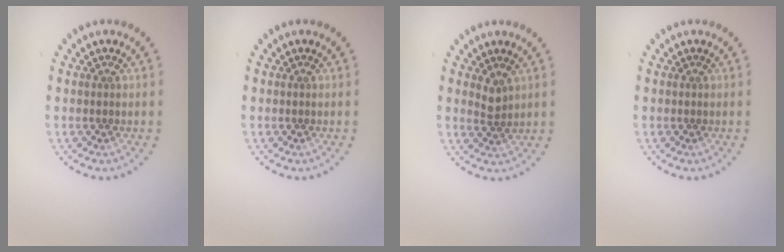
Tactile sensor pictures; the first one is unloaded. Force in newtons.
{"total": 0.0}
{"total": 1.4, "press": 1.1, "slide": 1.0}
{"total": 0.0}